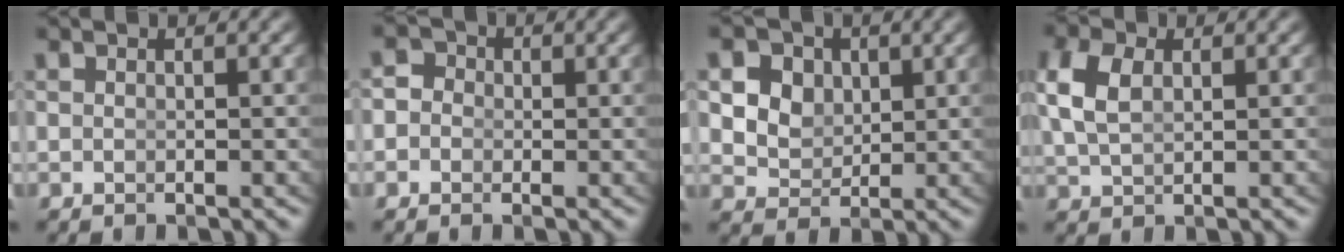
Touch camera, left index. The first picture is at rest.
{"total": 3.2, "force": [0.1, 3.0, 1.1], "torque": [-0.011, 0.002, -0.012]}
{"total": 9.8, "force": [2.3, 8.7, 3.8], "torque": [-0.100, -0.023, 0.035]}
{"total": 3.7, "force": [1.1, 2.4, 2.6], "torque": [-0.069, -0.012, 0.032]}